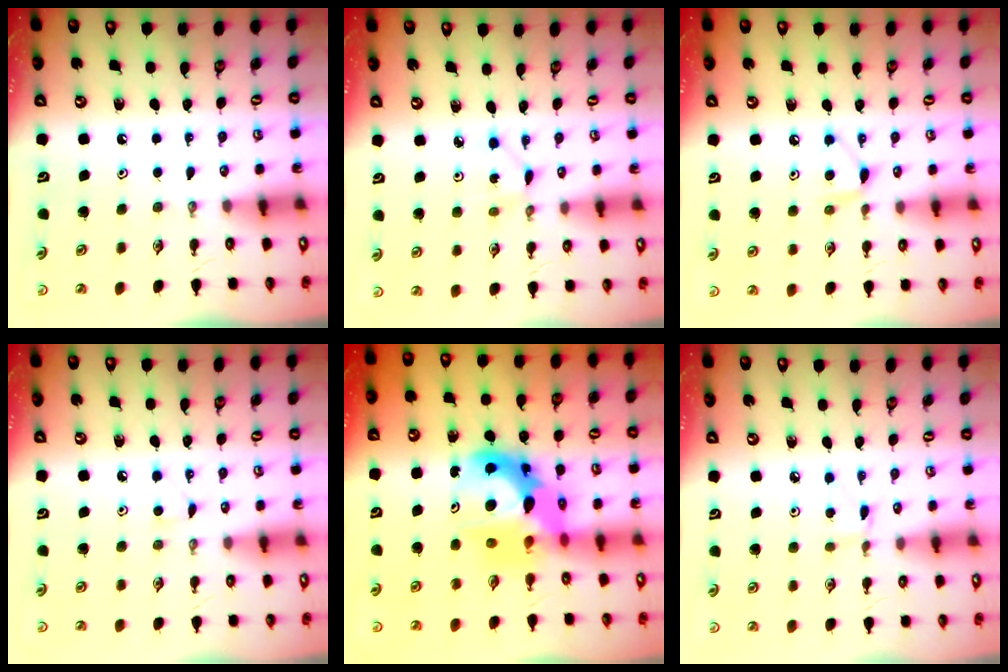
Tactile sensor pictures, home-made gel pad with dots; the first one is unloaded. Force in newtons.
{"total": 1.2, "press": 1.2, "slide": 0.1}
{"total": 6.7, "press": 6.7, "slide": 0.8}
{"total": 2.9, "press": 2.9, "slide": 0.4}
{"total": 13.7, "press": 13.6, "slide": 1.1}
{"total": 1.5, "press": 1.5, "slide": 0.2}